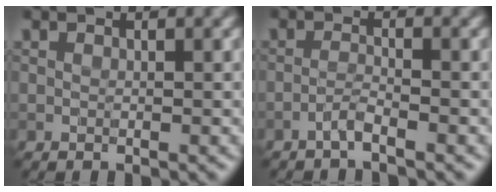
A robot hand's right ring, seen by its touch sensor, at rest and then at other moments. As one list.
[{"total": 1.2, "force": [-1.0, -0.1, 0.7], "torque": [-0.010, 0.006, -0.026]}]